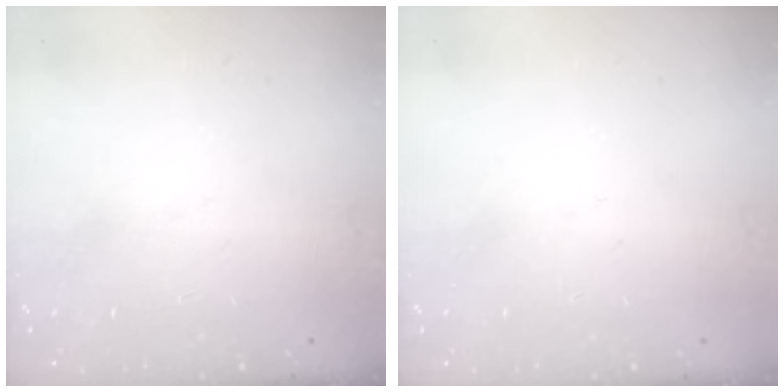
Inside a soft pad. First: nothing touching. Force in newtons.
{"total": 0.0}